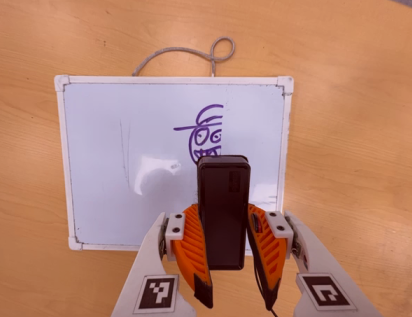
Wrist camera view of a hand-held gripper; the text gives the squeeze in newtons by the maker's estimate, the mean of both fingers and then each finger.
{"total": 9.4, "left": 7.2, "right": 11.6}